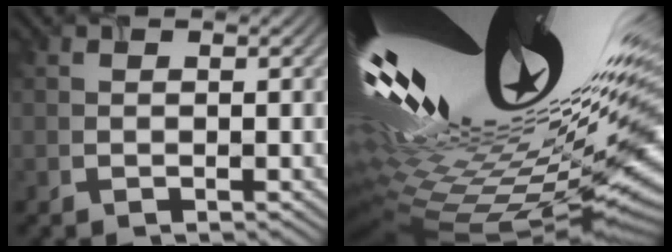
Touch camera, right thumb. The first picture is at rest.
{"total": 21.0, "force": [5.8, 6.3, 19.2], "torque": [-0.303, -0.013, 0.125]}